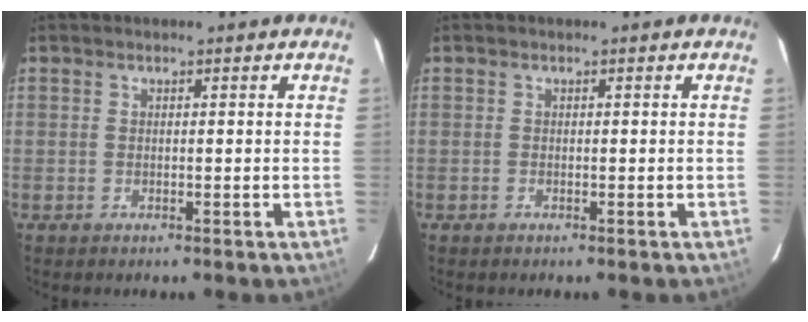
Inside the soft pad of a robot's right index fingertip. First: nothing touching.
{"total": 0.0}